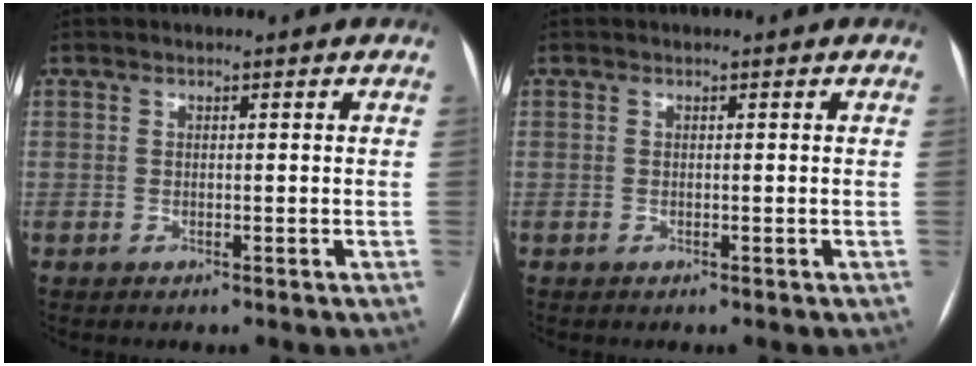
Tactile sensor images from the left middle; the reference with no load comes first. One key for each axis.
{"total": 0.0}